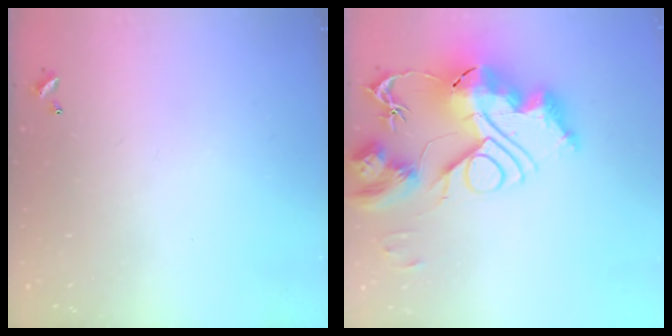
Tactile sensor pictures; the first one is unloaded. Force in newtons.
{"total": 0.7, "press": 0.7, "slide": 0.0}